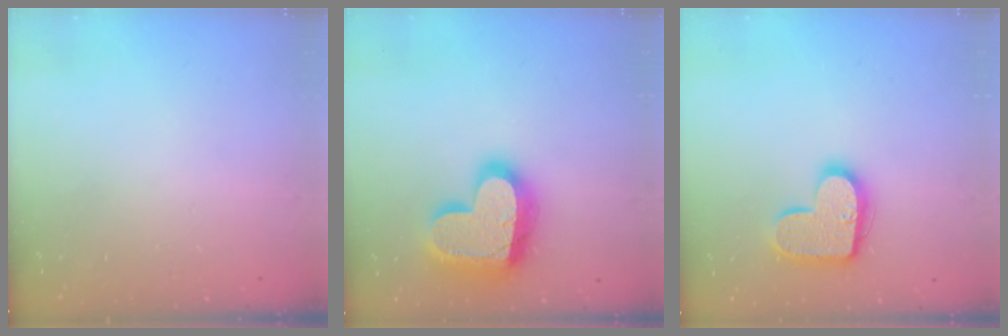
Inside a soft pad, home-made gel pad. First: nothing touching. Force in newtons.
{"total": 22.4, "press": 22.4, "slide": 1.4}
{"total": 14.4, "press": 14.4, "slide": 0.7}